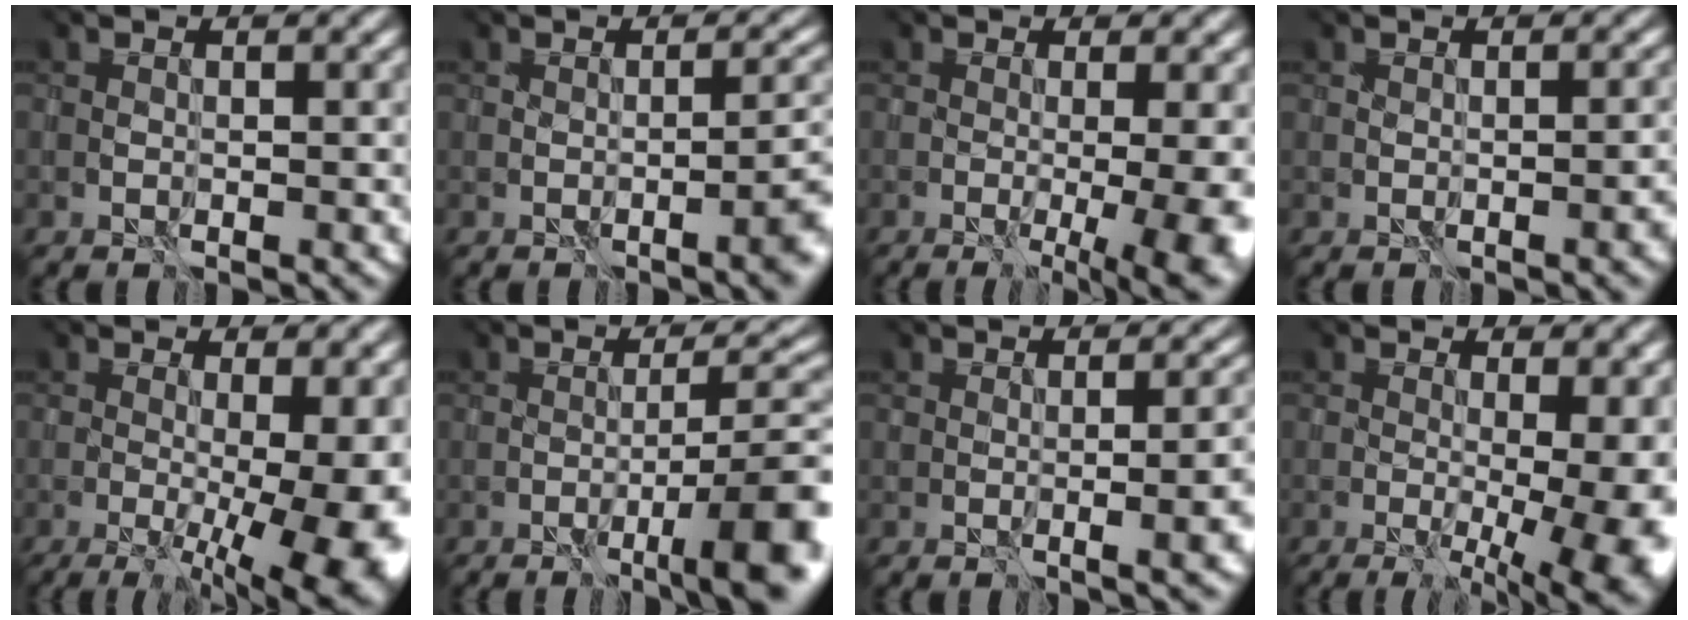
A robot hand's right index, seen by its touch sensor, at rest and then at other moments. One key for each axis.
{"total": 4.2, "fx": -2.3, "fy": 0.9, "fz": 3.4, "tx": -0.018, "ty": 0.005, "tz": -0.012}
{"total": 11.8, "fx": -2.4, "fy": 5.4, "fz": 10.2, "tx": -0.095, "ty": 0.012, "tz": -0.008}
{"total": 1.8, "fx": -0.7, "fy": 0.5, "fz": 1.6, "tx": 0.009, "ty": 0.003, "tz": -0.003}
{"total": 16.5, "fx": -3.3, "fy": 7.2, "fz": 14.5, "tx": -0.157, "ty": -0.002, "tz": -0.013}
{"total": 6.8, "fx": -4.3, "fy": 0.1, "fz": 5.3, "tx": -0.076, "ty": 0.003, "tz": -0.043}
{"total": 5.7, "fx": -1.3, "fy": 1.9, "fz": 5.2, "tx": -0.025, "ty": 0.010, "tz": 0.001}
{"total": 15.5, "fx": -2.0, "fy": 7.3, "fz": 13.6, "tx": -0.142, "ty": 0.012, "tz": 0.006}